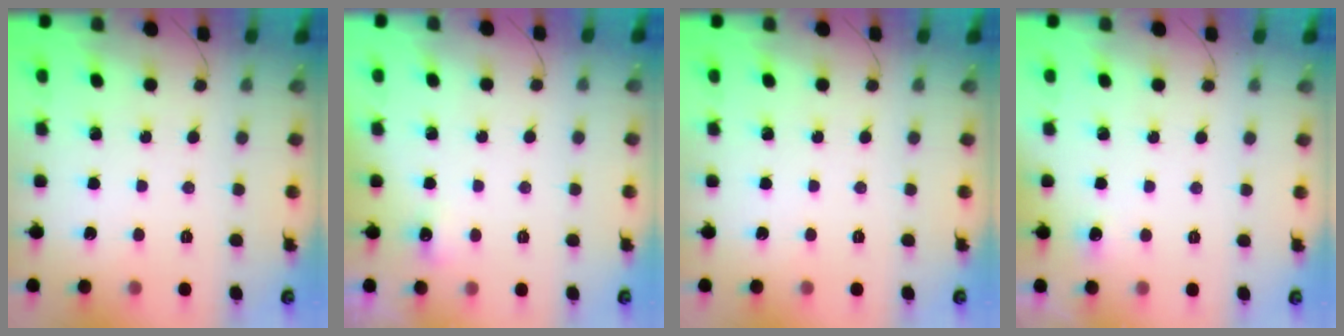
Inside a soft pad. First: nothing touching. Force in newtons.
{"total": 3.7, "press": 3.6, "slide": 1.1}
{"total": 0.0}
{"total": 11.0, "press": 3.4, "slide": 10.5}